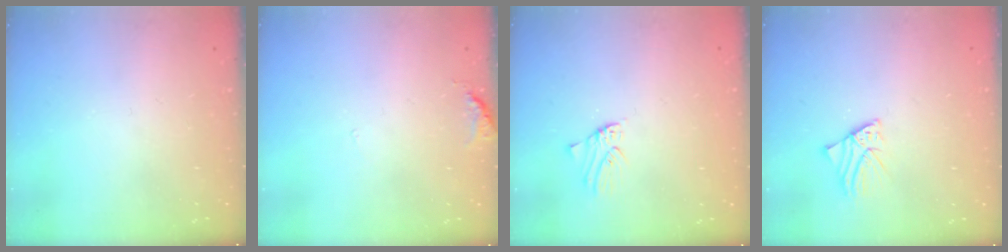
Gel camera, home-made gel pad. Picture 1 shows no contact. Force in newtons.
{"total": 6.0, "press": 5.9, "slide": 0.7}
{"total": 0.5, "press": 0.5, "slide": 0.1}
{"total": 2.3, "press": 2.3, "slide": 0.4}